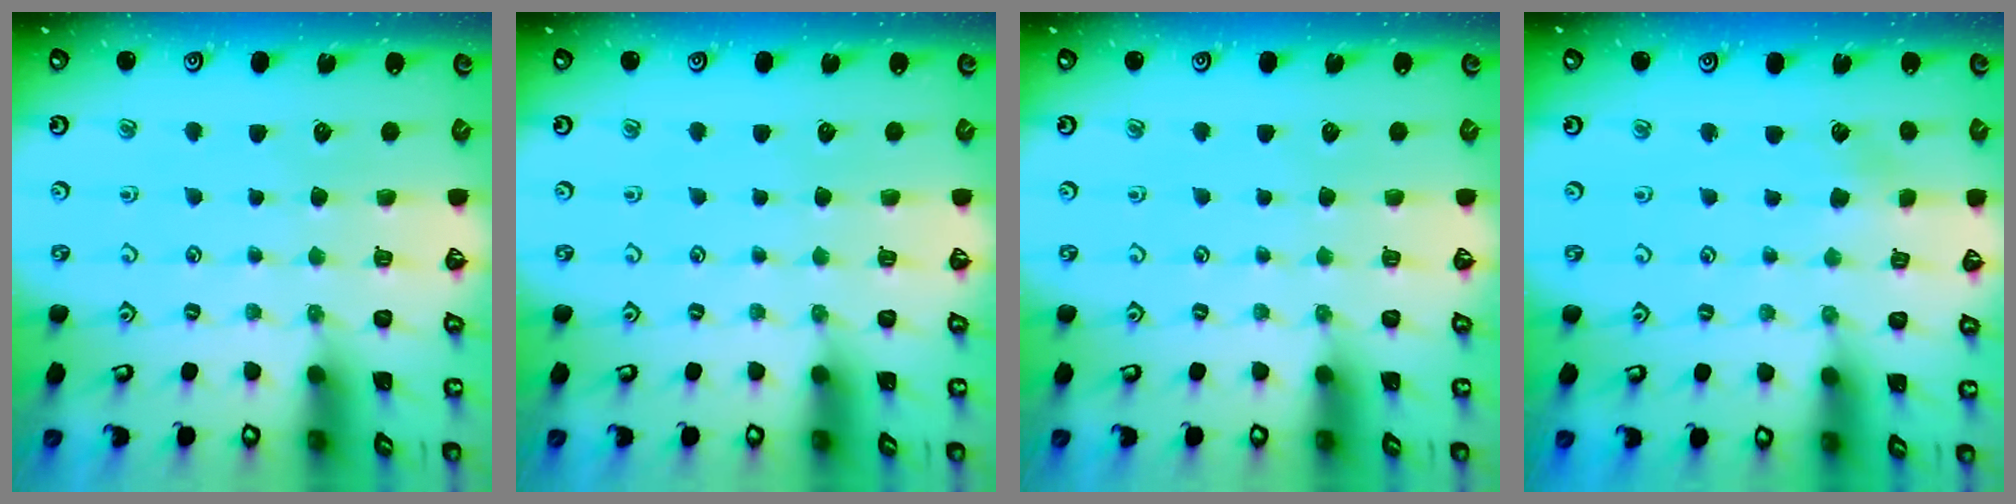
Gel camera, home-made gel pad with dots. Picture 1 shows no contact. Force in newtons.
{"total": 0.0}
{"total": 0.0}
{"total": 1.6, "press": 1.6, "slide": 0.2}